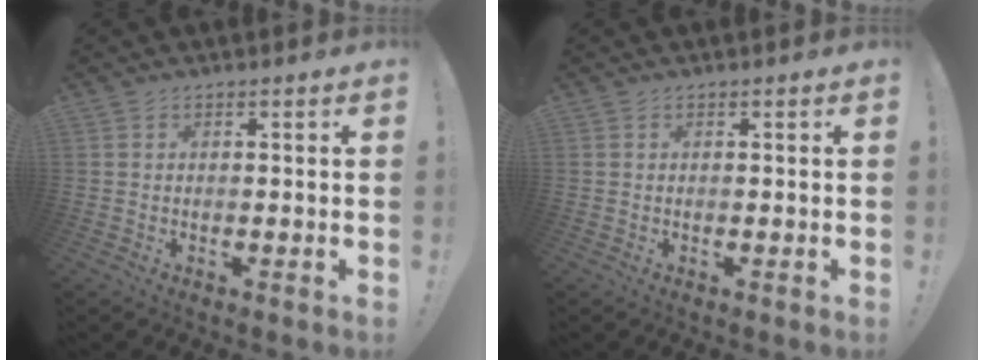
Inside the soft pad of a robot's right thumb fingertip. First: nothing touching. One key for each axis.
{"total": 0.0}